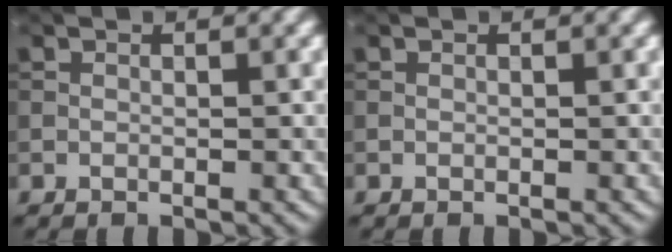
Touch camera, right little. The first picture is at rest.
{"total": 0.0}